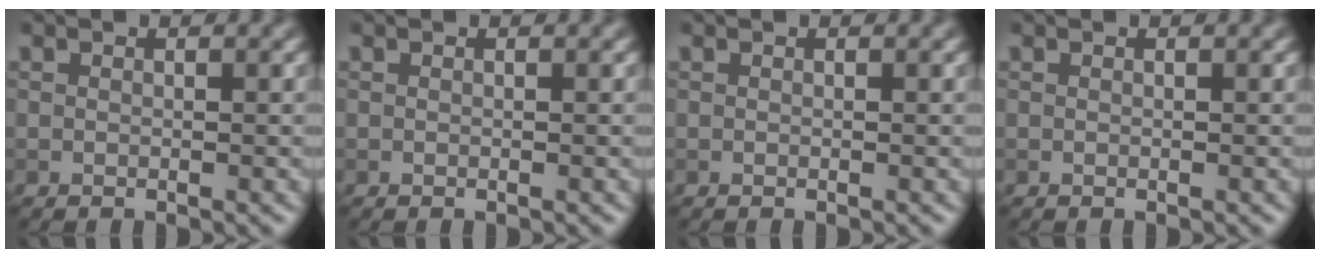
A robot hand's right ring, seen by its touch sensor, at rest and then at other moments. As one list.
[{"total": 0.0}, {"total": 0.0}, {"total": 0.0}]